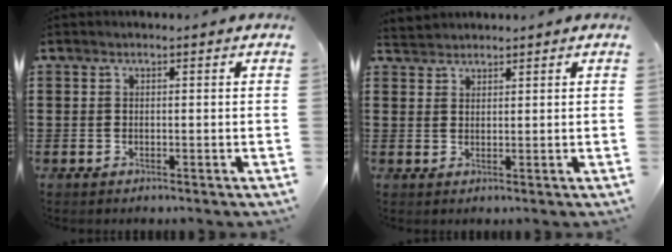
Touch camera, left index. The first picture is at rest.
{"total": 1.8, "force": [1.7, 0.4, -0.3], "torque": [-0.001, 0.004, 0.036]}